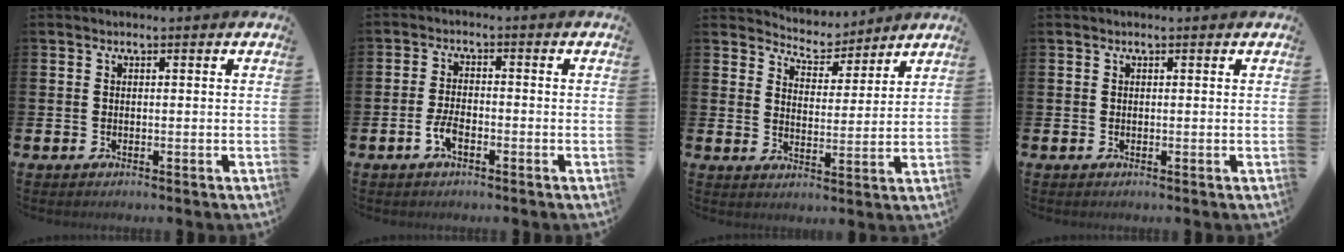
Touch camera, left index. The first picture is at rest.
{"total": 3.1, "force": [-1.4, 1.4, 2.3], "torque": [-0.057, 0.005, -0.025]}
{"total": 5.2, "force": [5.0, 1.4, -0.1], "torque": [-0.021, -0.036, 0.088]}
{"total": 0.0}